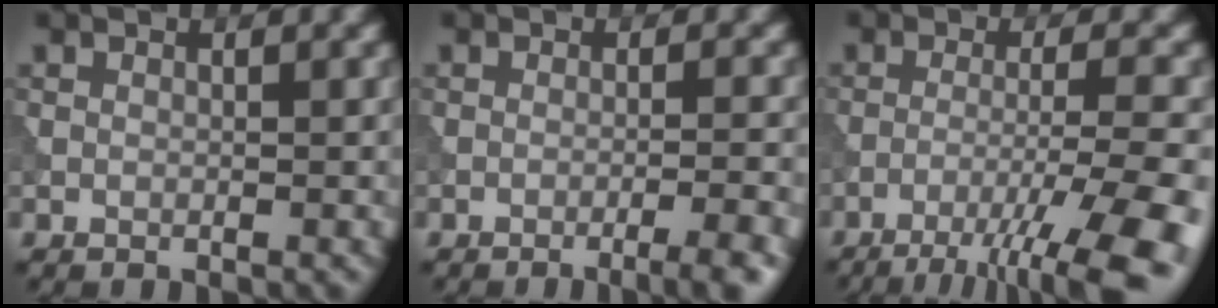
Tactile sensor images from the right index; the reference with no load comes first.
{"total": 4.9, "force": [-2.9, 1.2, 3.7], "torque": [-0.035, 0.016, -0.039]}
{"total": 10.9, "force": [-7.3, 1.5, 8.0], "torque": [-0.120, -0.001, -0.104]}